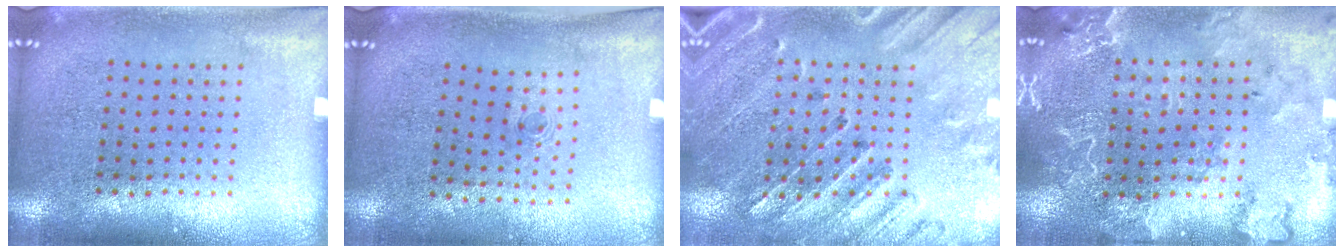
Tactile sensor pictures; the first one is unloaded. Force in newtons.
{"total": 0.6, "press": 0.3, "slide": 0.5}
{"total": 2.6, "press": 2.4, "slide": 1.1}
{"total": 2.4, "press": 2.3, "slide": 0.6}